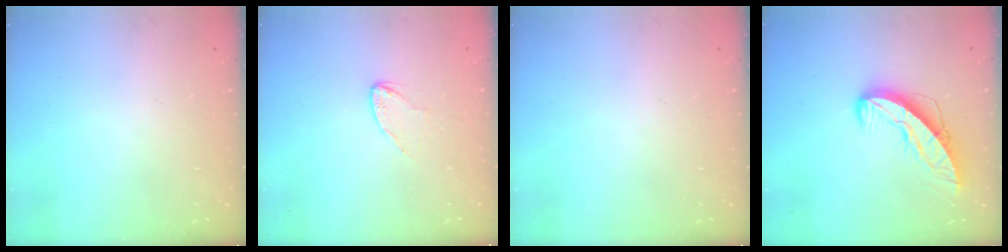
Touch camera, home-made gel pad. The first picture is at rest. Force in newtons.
{"total": 3.8, "press": 3.7, "slide": 0.4}
{"total": 0.0}
{"total": 9.1, "press": 9.1, "slide": 0.5}